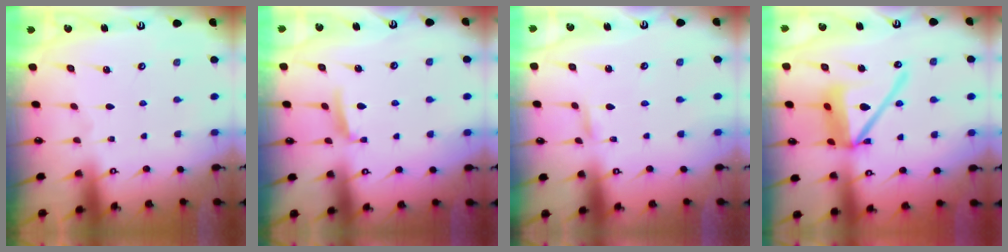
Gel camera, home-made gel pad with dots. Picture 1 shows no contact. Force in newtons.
{"total": 6.0, "press": 5.9, "slide": 0.8}
{"total": 2.4, "press": 2.4, "slide": 0.2}
{"total": 14.9, "press": 14.8, "slide": 2.1}